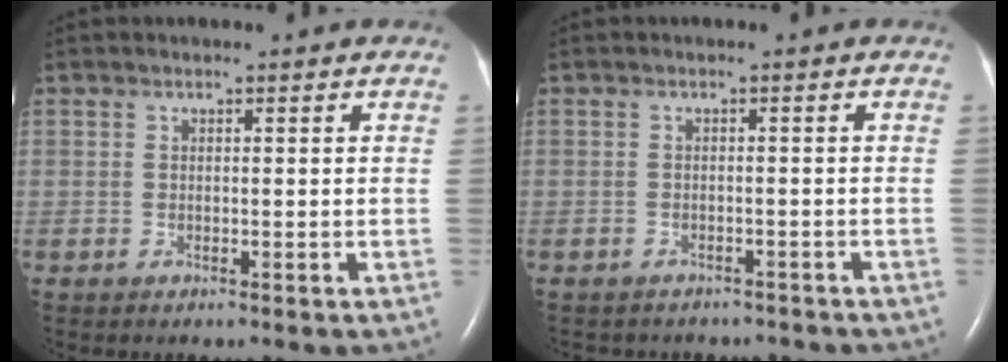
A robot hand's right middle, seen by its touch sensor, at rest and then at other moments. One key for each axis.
{"total": 6.7, "fx": -6.0, "fy": 2.7, "fz": 1.0, "tx": -0.013, "ty": 0.005, "tz": -0.064}